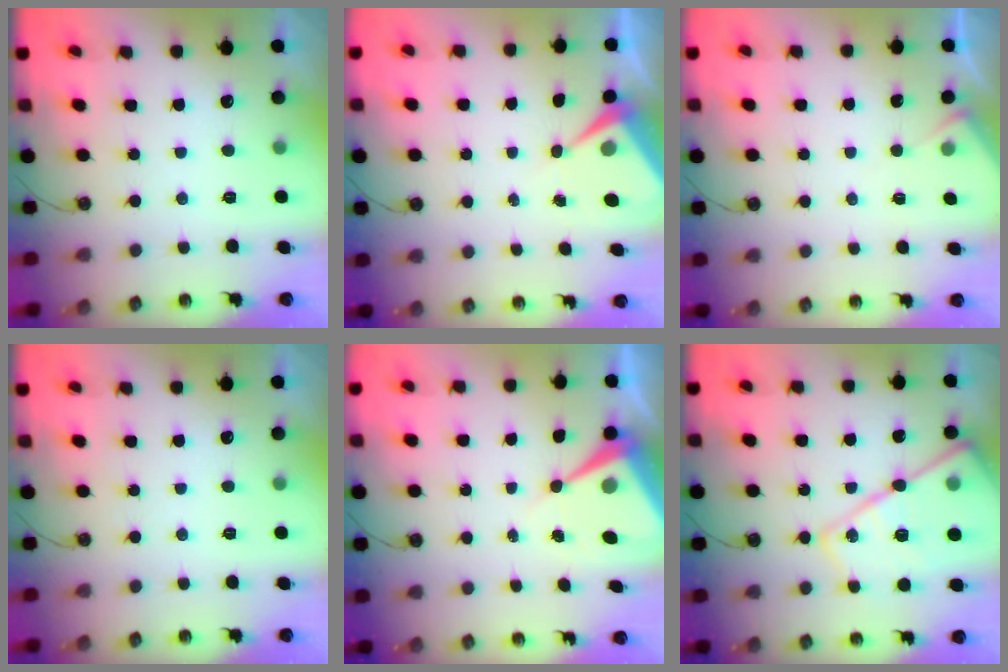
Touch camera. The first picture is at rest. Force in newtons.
{"total": 6.8, "press": 6.7, "slide": 0.7}
{"total": 4.0, "press": 4.0, "slide": 0.4}
{"total": 0.0}
{"total": 9.4, "press": 9.4, "slide": 0.4}
{"total": 21.7, "press": 21.6, "slide": 1.6}